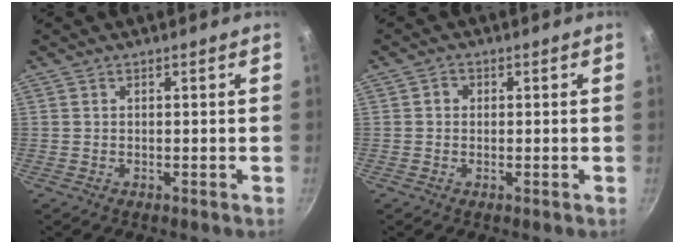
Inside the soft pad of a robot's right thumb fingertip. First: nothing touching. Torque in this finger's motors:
{"motor_torque": [-0.17, 0.34, 0.52, 0.02, 0.02]}